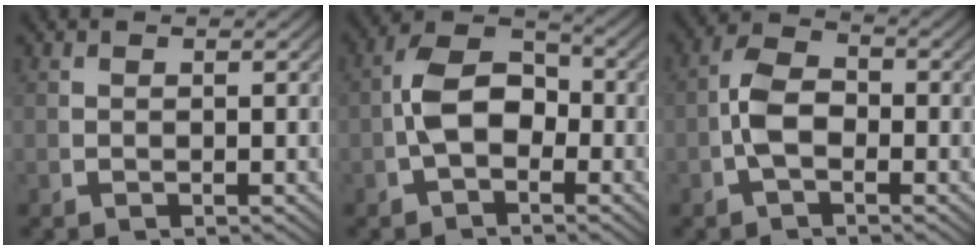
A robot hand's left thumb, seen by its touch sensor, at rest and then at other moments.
{"total": 7.3, "force": [-0.7, 5.1, 5.2], "torque": [-0.093, -0.016, -0.008]}
{"total": 4.9, "force": [-0.5, 3.2, 3.7], "torque": [-0.071, -0.009, -0.009]}